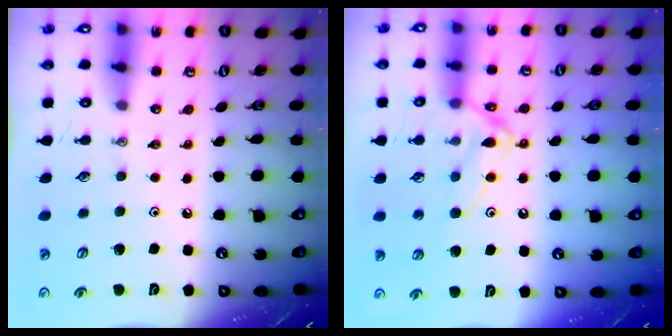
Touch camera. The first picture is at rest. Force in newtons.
{"total": 14.3, "press": 14.2, "slide": 0.9}